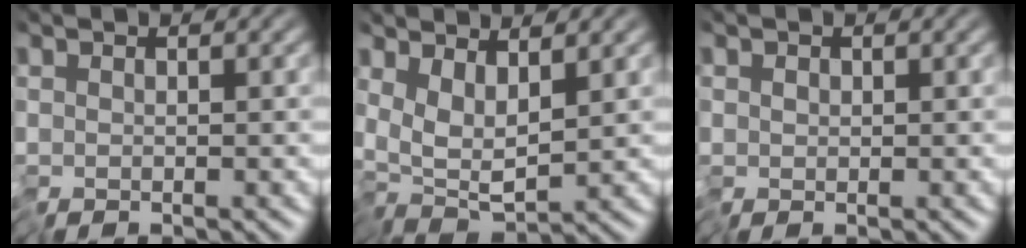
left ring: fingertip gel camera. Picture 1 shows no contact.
{"total": 3.7, "force": [1.2, 1.1, 3.3], "torque": [-0.069, -0.003, 0.023]}
{"total": 0.8, "force": [-0.1, 0.7, 0.4], "torque": [-0.011, 0.000, -0.005]}